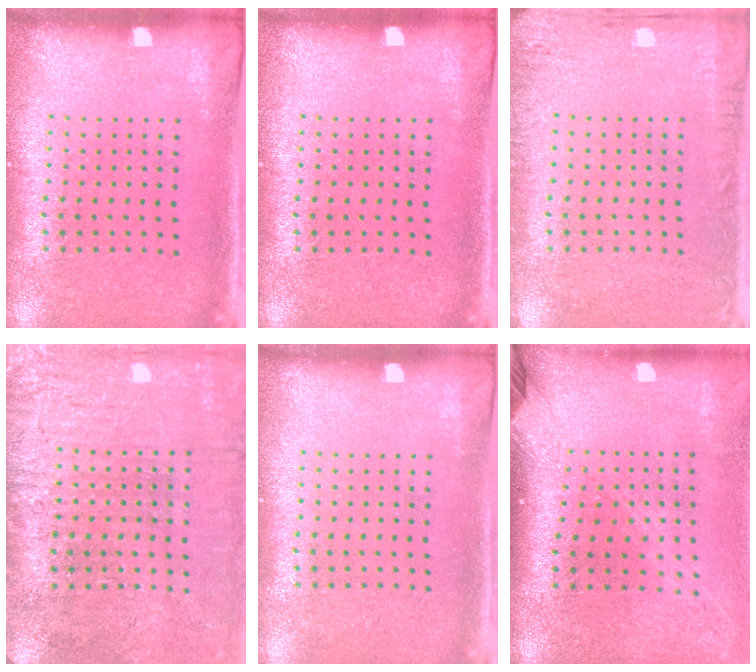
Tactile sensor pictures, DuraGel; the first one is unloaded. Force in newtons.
{"total": 0.0}
{"total": 2.2, "press": 2.1, "slide": 0.3}
{"total": 3.8, "press": 3.3, "slide": 1.9}
{"total": 0.0}
{"total": 2.2, "press": 1.6, "slide": 1.5}